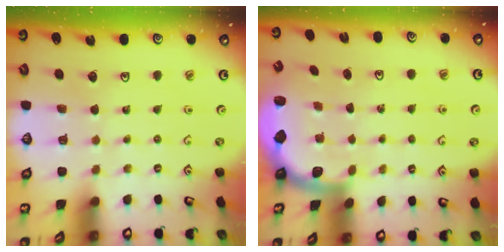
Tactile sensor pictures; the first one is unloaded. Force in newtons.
{"total": 1.9, "press": 1.8, "slide": 0.5}